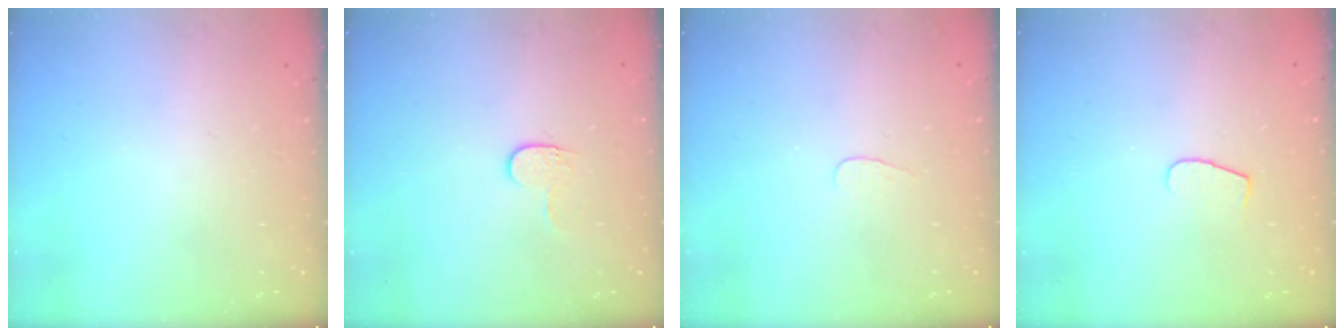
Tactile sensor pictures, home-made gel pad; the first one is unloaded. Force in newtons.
{"total": 4.1, "press": 4.1, "slide": 0.4}
{"total": 2.8, "press": 2.7, "slide": 0.3}
{"total": 5.9, "press": 5.9, "slide": 0.6}